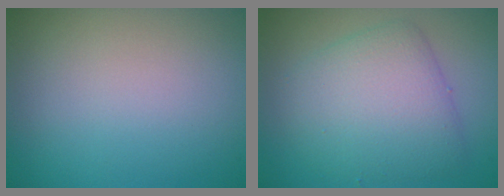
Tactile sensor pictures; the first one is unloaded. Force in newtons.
{"total": 5.8, "press": 5.8, "slide": 0.3}